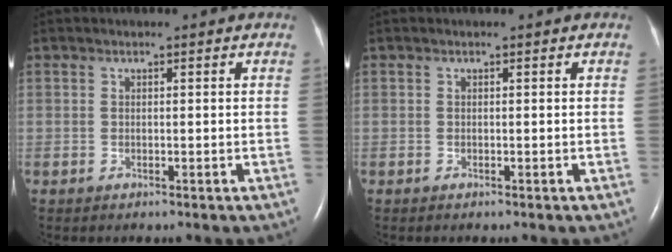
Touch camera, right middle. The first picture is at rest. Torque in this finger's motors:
{"motor_torque": [0.09, -0.14, 0.00, 0.00]}